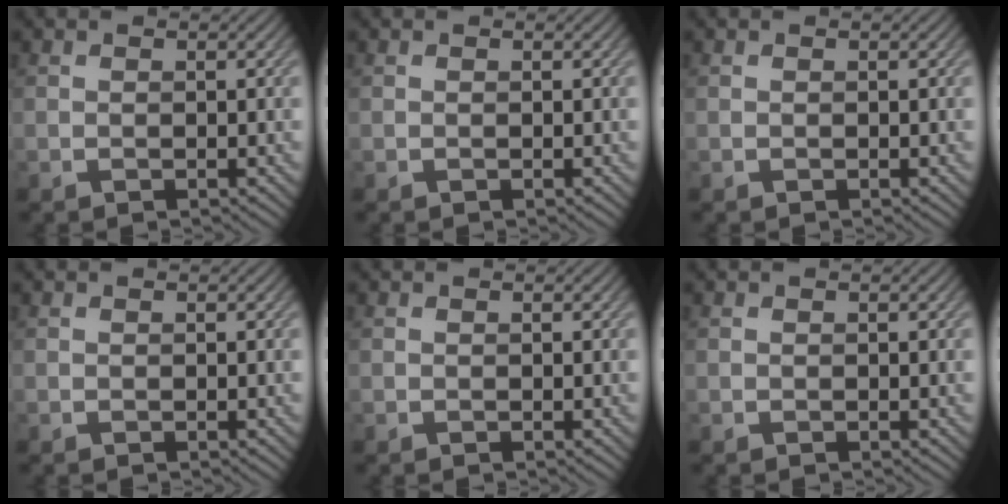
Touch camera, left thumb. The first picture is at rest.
{"total": 0.0}
{"total": 0.0}
{"total": 0.0}
{"total": 0.0}
{"total": 0.0}